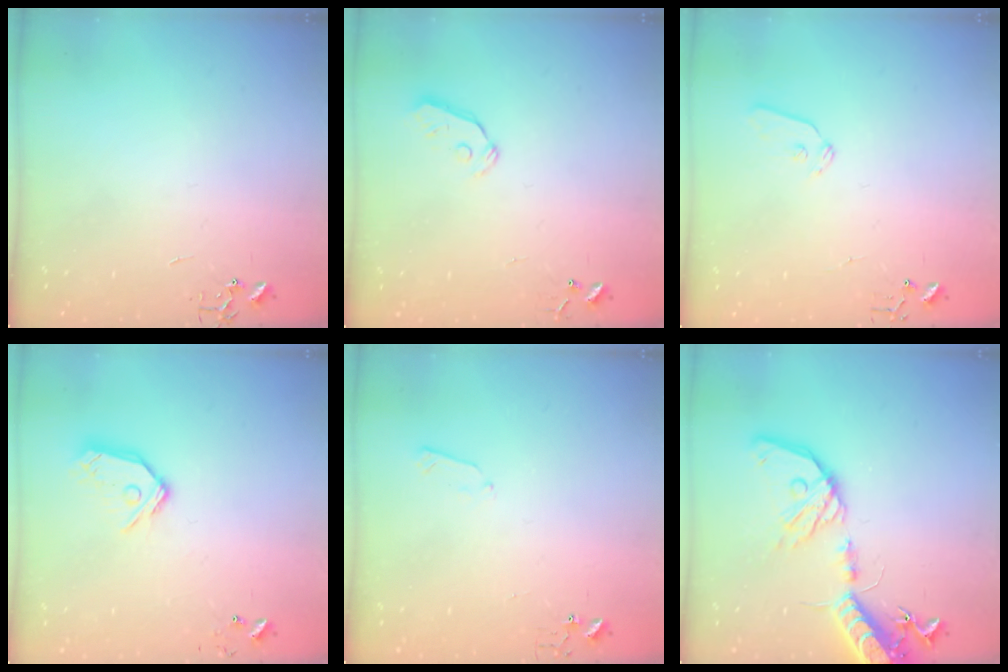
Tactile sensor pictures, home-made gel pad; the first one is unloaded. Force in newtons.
{"total": 3.0, "press": 3.0, "slide": 0.3}
{"total": 6.0, "press": 5.9, "slide": 0.8}
{"total": 11.6, "press": 11.6, "slide": 1.4}
{"total": 3.7, "press": 3.6, "slide": 0.5}
{"total": 19.5, "press": 19.2, "slide": 3.6}